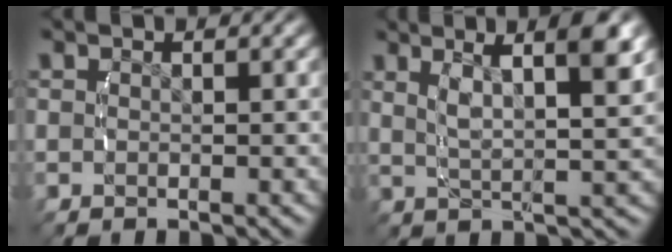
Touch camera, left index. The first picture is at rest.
{"total": 7.1, "force": [2.6, 2.0, 6.3], "torque": [-0.085, 0.016, 0.041]}